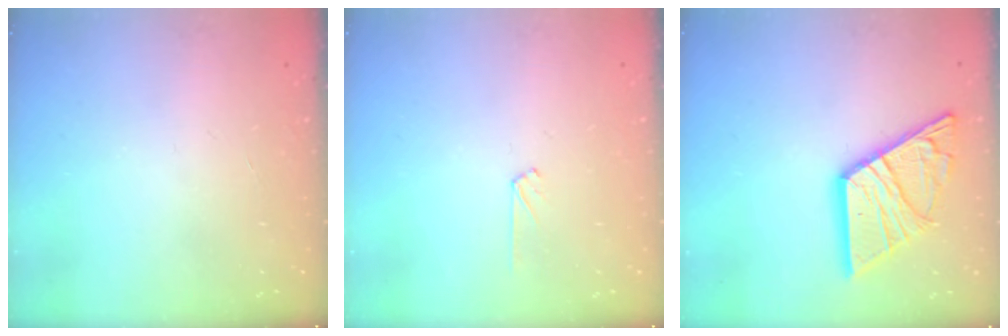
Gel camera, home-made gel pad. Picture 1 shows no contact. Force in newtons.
{"total": 3.8, "press": 3.8, "slide": 0.4}
{"total": 17.5, "press": 17.5, "slide": 1.5}